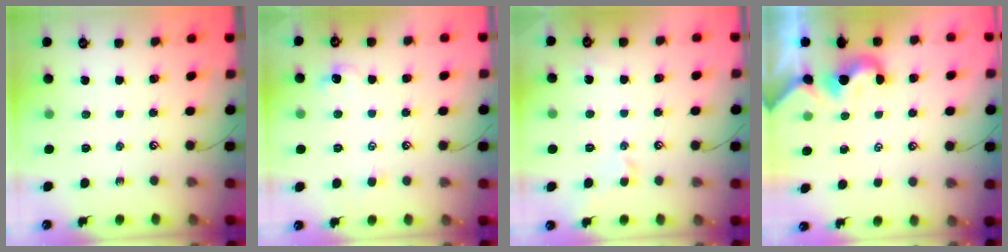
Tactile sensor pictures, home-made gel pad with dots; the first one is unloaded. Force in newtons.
{"total": 0.0}
{"total": 0.9, "press": 0.9, "slide": 0.1}
{"total": 1.2, "press": 1.2, "slide": 0.2}